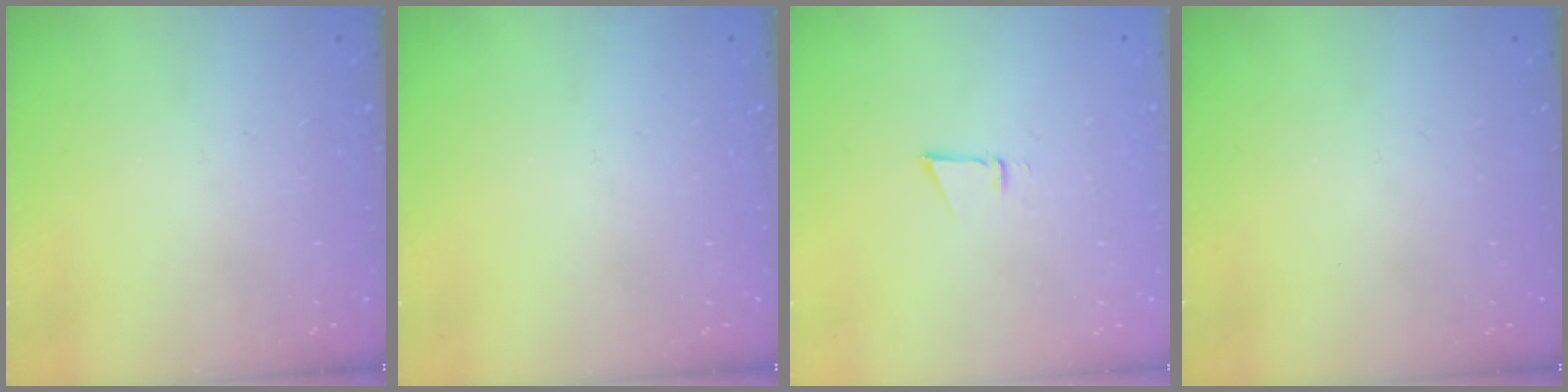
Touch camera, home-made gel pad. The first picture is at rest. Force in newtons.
{"total": 0.0}
{"total": 2.6, "press": 2.5, "slide": 0.8}
{"total": 0.0}